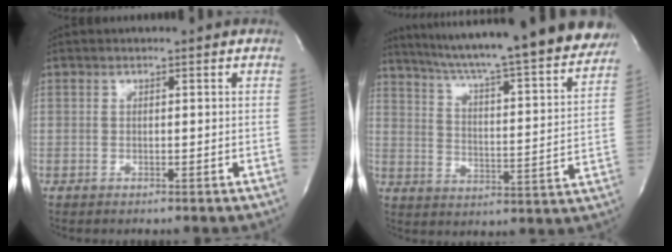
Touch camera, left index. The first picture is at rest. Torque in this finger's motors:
{"motor_torque": [0.24, -0.23, 0.52, 0.07]}